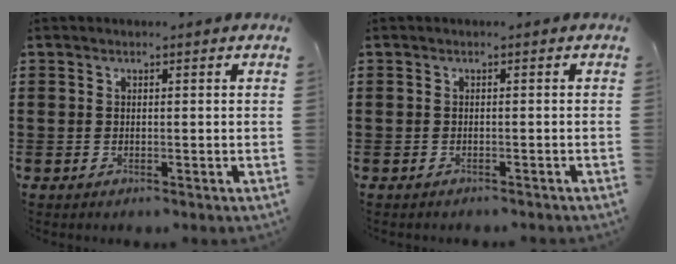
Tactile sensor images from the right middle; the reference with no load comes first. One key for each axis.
{"total": 0.7, "fx": -0.6, "fy": 0.2, "fz": -0.1, "tx": 0.000, "ty": 0.002, "tz": -0.015}